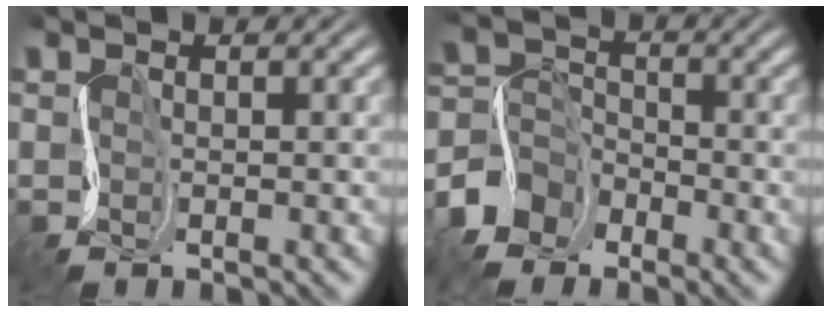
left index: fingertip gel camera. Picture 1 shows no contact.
{"total": 4.5, "force": [-3.1, 2.9, 1.3], "torque": [-0.028, 0.006, -0.076]}